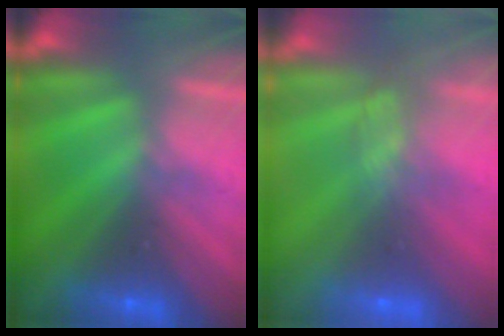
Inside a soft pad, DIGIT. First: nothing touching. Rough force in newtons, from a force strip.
{"total": 7.8}